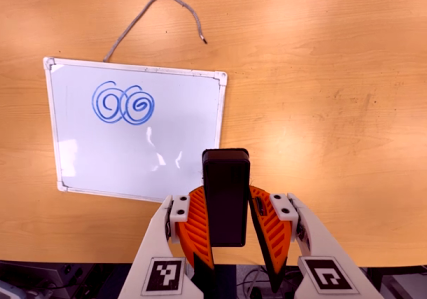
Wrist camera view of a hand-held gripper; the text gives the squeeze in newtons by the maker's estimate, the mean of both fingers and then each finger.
{"total": 5.7, "left": 5.2, "right": 6.1}